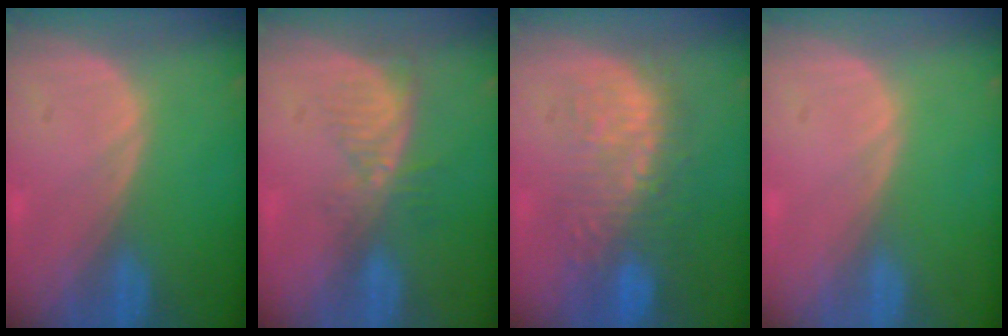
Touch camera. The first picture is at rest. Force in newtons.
{"total": 5.5, "press": 4.6, "slide": 3.0}
{"total": 10.1, "press": 9.0, "slide": 4.5}
{"total": 0.0}